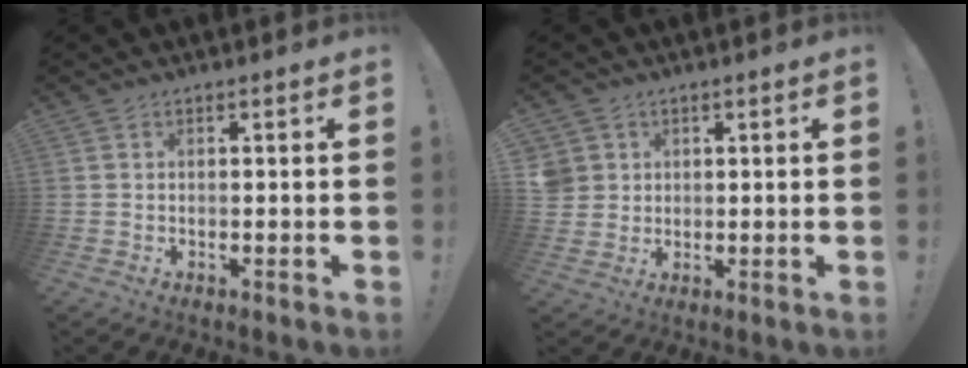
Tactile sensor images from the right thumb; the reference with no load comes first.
{"total": 4.4, "force": [1.8, 4.0, 0.7], "torque": [-0.010, -0.007, 0.037]}